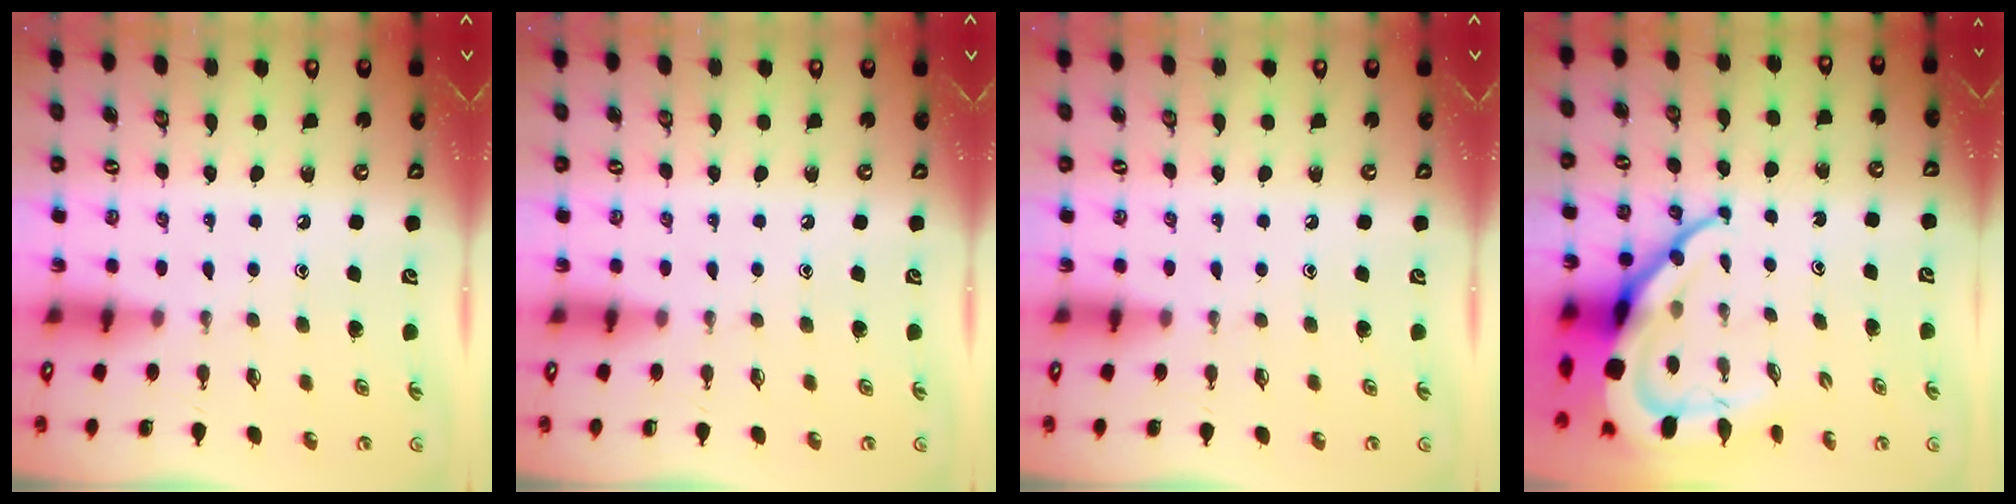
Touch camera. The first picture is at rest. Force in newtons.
{"total": 0.0}
{"total": 0.0}
{"total": 15.1, "press": 15.0, "slide": 1.7}